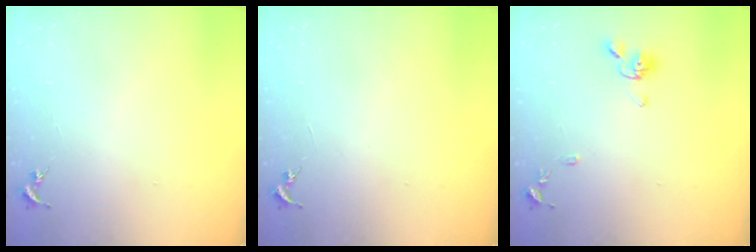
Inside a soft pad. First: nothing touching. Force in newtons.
{"total": 0.0}
{"total": 9.4, "press": 9.4, "slide": 1.0}